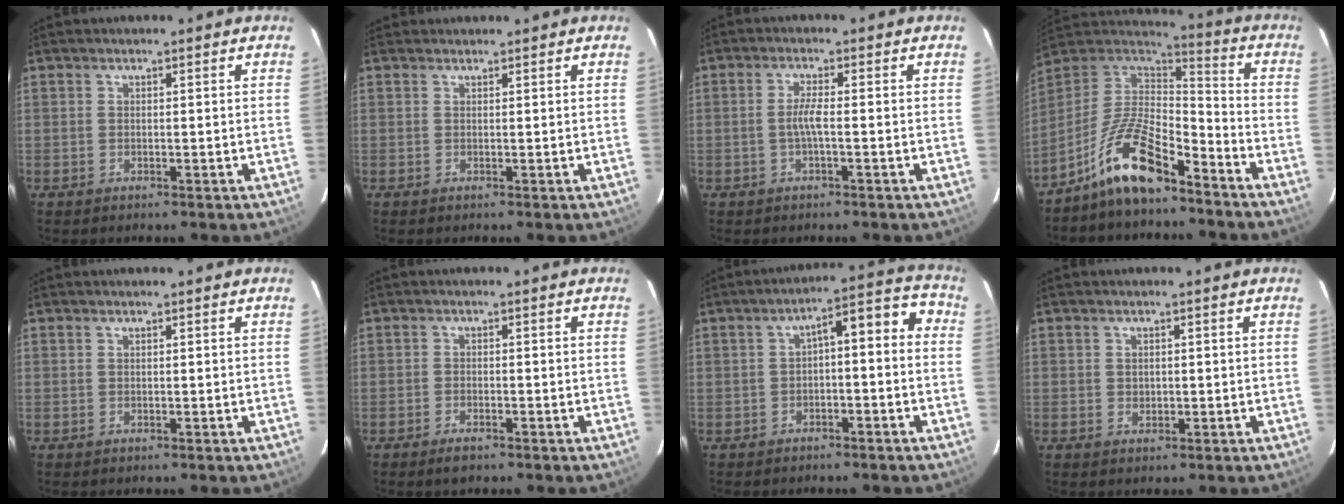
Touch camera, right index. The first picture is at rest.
{"total": 1.0, "force": [0.8, 0.5, -0.1], "torque": [0.002, 0.008, 0.013]}
{"total": 2.7, "force": [-0.7, -0.1, 2.6], "torque": [-0.054, 0.002, -0.014]}
{"total": 14.9, "force": [-10.2, 4.9, 9.7], "torque": [-0.204, 0.004, -0.193]}
{"total": 0.0}
{"total": 2.5, "force": [-1.9, 0.9, 1.4], "torque": [-0.035, -0.002, -0.035]}
{"total": 6.8, "force": [-1.9, 2.6, 6.0], "torque": [-0.088, 0.043, -0.018]}
{"total": 1.2, "force": [0.2, 1.1, 0.5], "torque": [-0.007, 0.003, 0.004]}